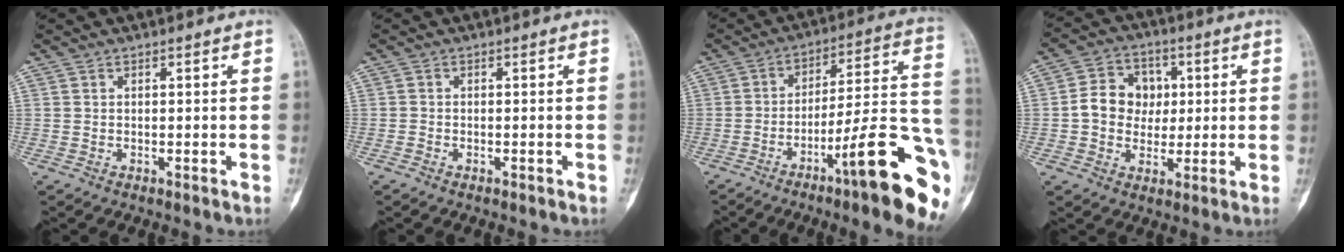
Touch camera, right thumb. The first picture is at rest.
{"total": 0.6, "force": [-0.5, 0.3, 0.1], "torque": [-0.004, 0.000, -0.013]}
{"total": 20.8, "force": [-9.5, 3.0, 18.3], "torque": [-0.221, 0.057, -0.140]}
{"total": 9.7, "force": [0.6, 8.2, 5.0], "torque": [-0.046, 0.014, 0.003]}